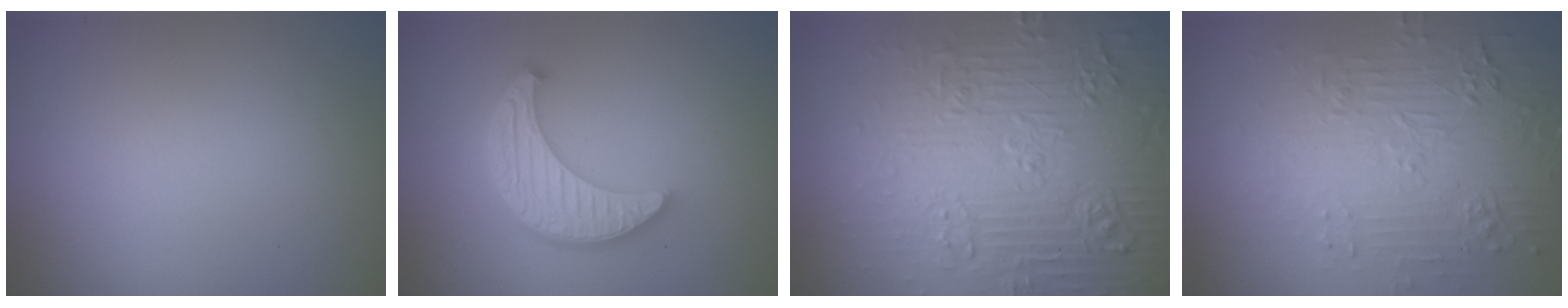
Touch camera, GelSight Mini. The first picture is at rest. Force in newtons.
{"total": 4.9, "press": 3.9, "slide": 2.9}
{"total": 8.1, "press": 7.8, "slide": 1.9}
{"total": 4.8, "press": 4.2, "slide": 2.4}